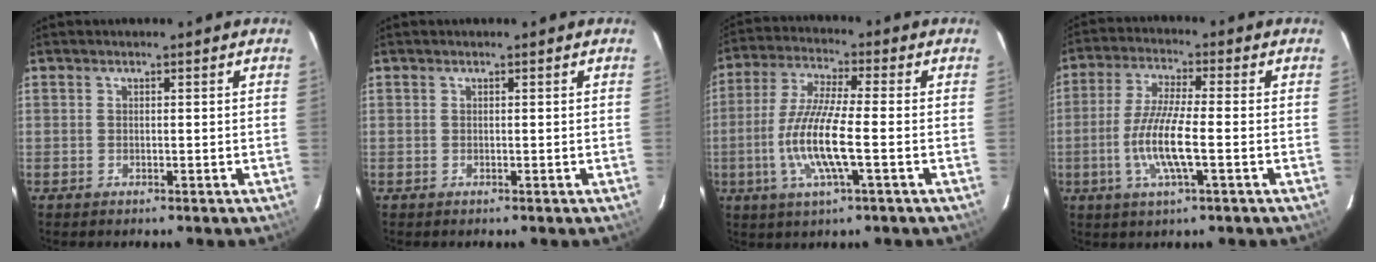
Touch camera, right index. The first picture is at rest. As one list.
[{"total": 0.0}, {"total": 11.9, "force": [-2.9, 1.3, 11.4], "torque": [-0.238, -0.008, -0.059]}, {"total": 9.8, "force": [-2.6, 1.1, 9.4], "torque": [-0.191, -0.006, -0.052]}]